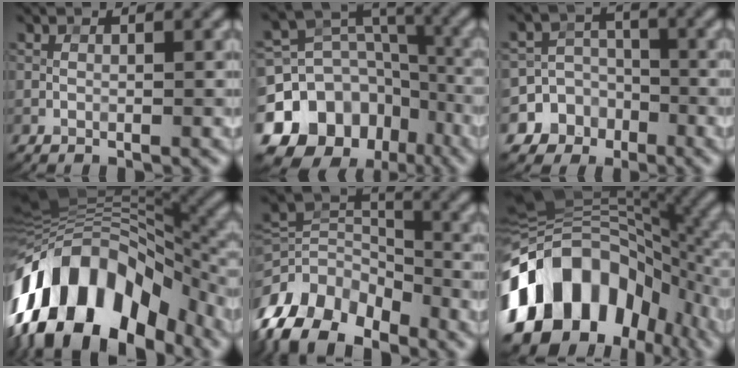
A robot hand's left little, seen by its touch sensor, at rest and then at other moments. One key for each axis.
{"total": 13.9, "fx": -7.3, "fy": 10.6, "fz": 5.2, "tx": -0.131, "ty": 0.008, "tz": -0.123}
{"total": 9.8, "fx": -4.6, "fy": 8.6, "fz": 0.5, "tx": -0.020, "ty": -0.008, "tz": -0.090}
{"total": 16.0, "fx": -6.9, "fy": 9.2, "fz": 11.1, "tx": -0.198, "ty": 0.037, "tz": -0.134}
{"total": 11.7, "fx": -7.2, "fy": 7.1, "fz": 5.9, "tx": -0.146, "ty": 0.004, "tz": -0.139}
{"total": 16.5, "fx": -5.6, "fy": 11.3, "fz": 10.6, "tx": -0.196, "ty": 0.004, "tz": -0.106}